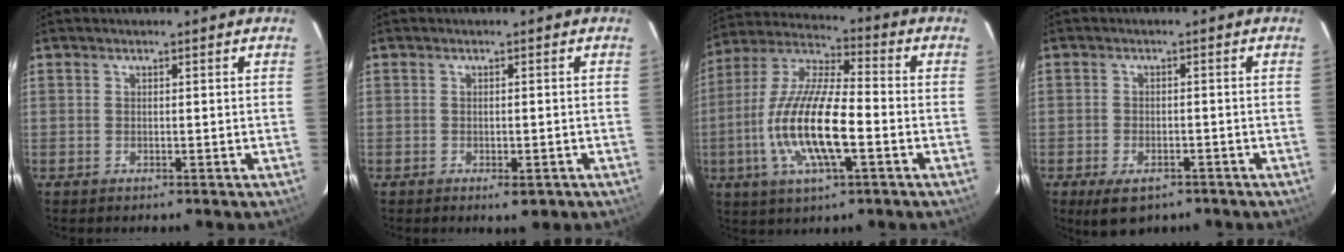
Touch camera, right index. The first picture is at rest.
{"total": 2.7, "force": [-1.5, 1.1, 1.8], "torque": [-0.034, -0.005, -0.017]}
{"total": 16.9, "force": [-4.3, 4.9, 15.6], "torque": [-0.316, -0.009, -0.085]}
{"total": 6.6, "force": [-4.3, 3.3, 3.7], "torque": [-0.081, -0.017, -0.064]}